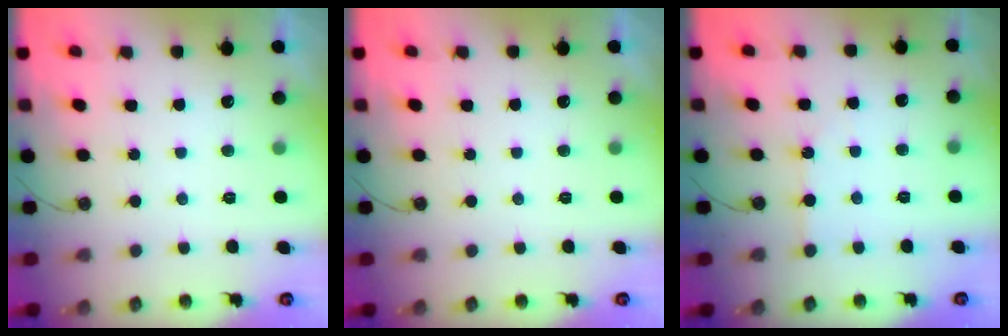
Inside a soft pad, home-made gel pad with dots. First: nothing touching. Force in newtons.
{"total": 0.0}
{"total": 3.2, "press": 3.1, "slide": 0.4}